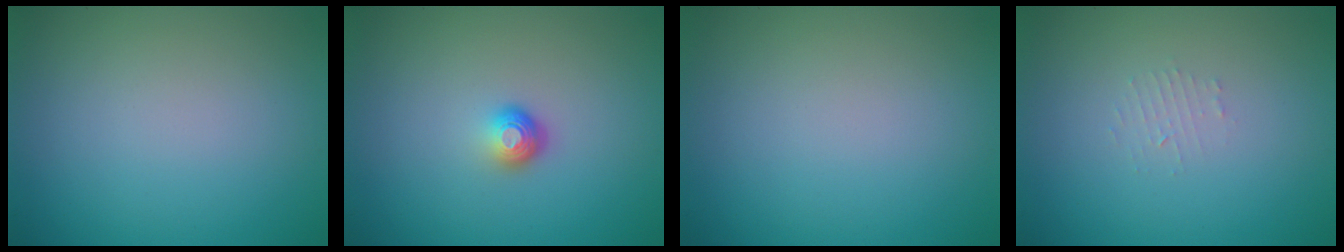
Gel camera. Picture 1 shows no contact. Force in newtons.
{"total": 1.8, "press": 1.1, "slide": 1.5}
{"total": 0.0}
{"total": 0.9, "press": 0.9, "slide": 0.2}